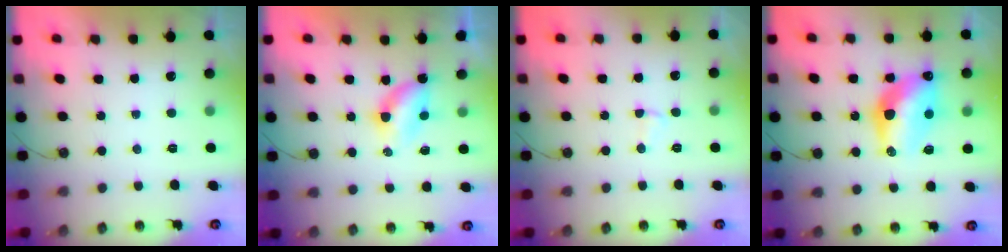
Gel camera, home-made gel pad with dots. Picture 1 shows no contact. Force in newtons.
{"total": 4.1, "press": 4.0, "slide": 0.5}
{"total": 2.5, "press": 2.5, "slide": 0.5}
{"total": 14.0, "press": 14.0, "slide": 1.2}